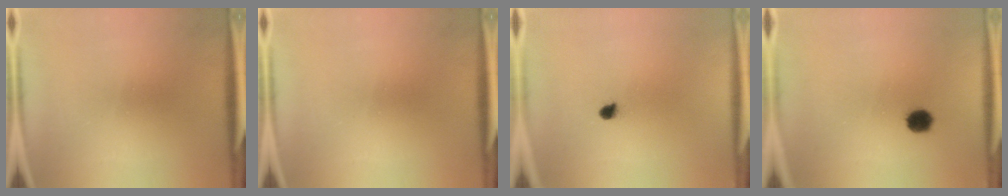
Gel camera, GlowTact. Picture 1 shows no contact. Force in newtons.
{"total": 0.0}
{"total": 1.8}
{"total": 4.0}